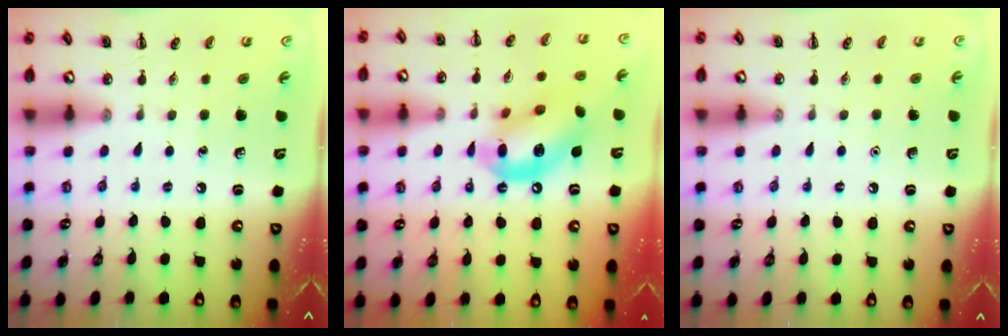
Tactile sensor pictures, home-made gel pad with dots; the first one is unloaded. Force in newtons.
{"total": 13.5, "press": 13.1, "slide": 3.5}
{"total": 1.6, "press": 1.6, "slide": 0.1}